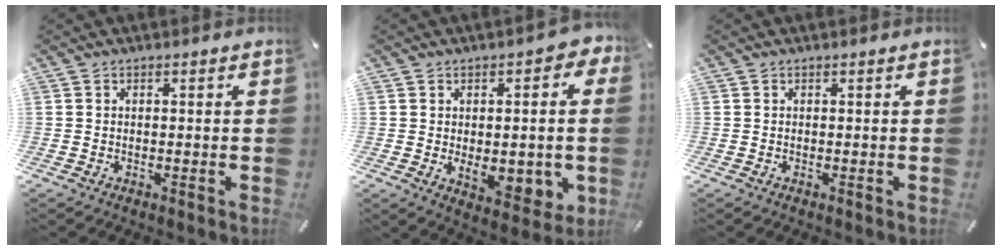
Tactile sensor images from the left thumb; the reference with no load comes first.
{"total": 10.5, "force": [-1.4, 6.9, 7.8], "torque": [-0.088, 0.001, -0.018]}
{"total": 0.0}